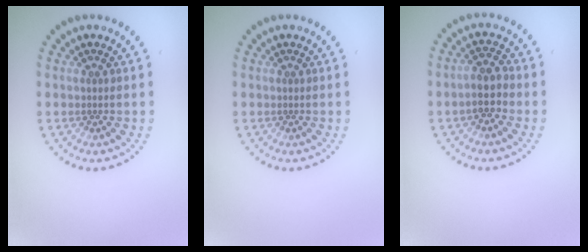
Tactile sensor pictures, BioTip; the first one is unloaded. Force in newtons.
{"total": 0.0}
{"total": 2.5, "press": 2.2, "slide": 1.1}